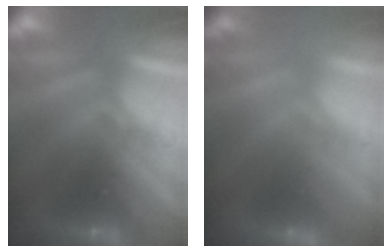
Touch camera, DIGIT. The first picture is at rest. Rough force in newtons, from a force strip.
{"total": 2.8}